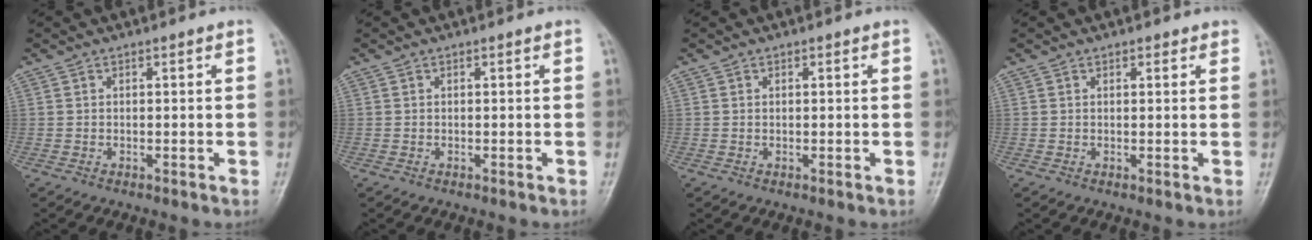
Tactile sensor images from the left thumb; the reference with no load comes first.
{"total": 0.0}
{"total": 0.0}
{"total": 1.2, "force": [0.9, 0.7, 0.6], "torque": [-0.002, -0.004, 0.007]}